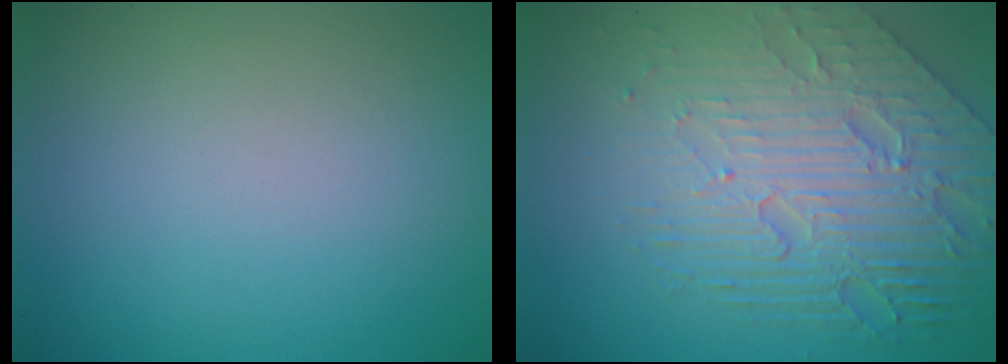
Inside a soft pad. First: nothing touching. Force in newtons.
{"total": 8.4, "press": 5.7, "slide": 6.2}